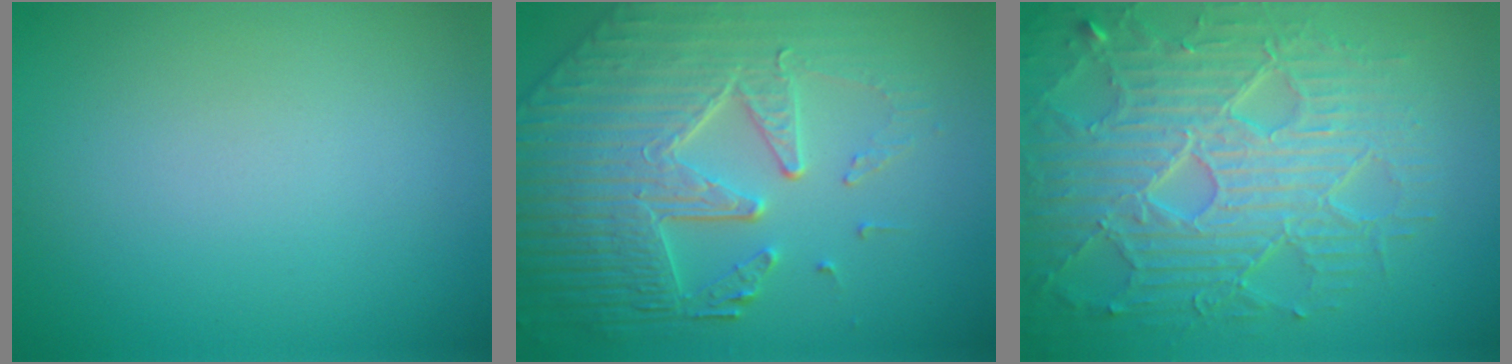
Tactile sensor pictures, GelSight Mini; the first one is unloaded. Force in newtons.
{"total": 8.5, "press": 5.9, "slide": 6.1}
{"total": 8.4, "press": 6.1, "slide": 5.8}